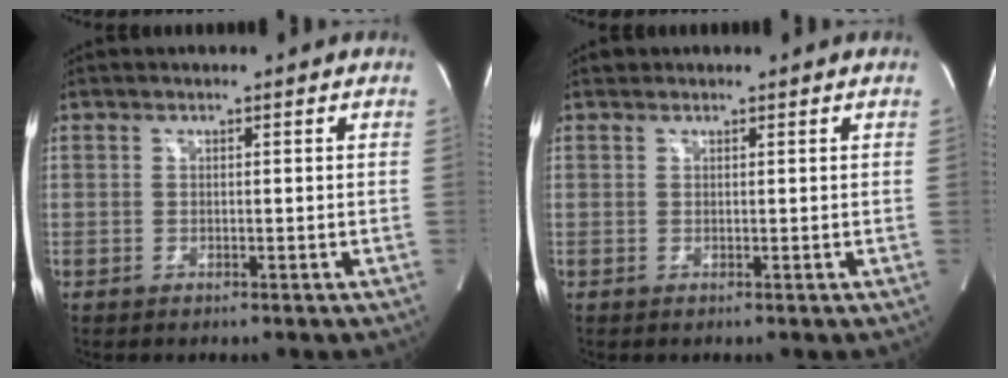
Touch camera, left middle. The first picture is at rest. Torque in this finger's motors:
{"motor_torque": [0.11, -0.16, -0.07, 0.01]}